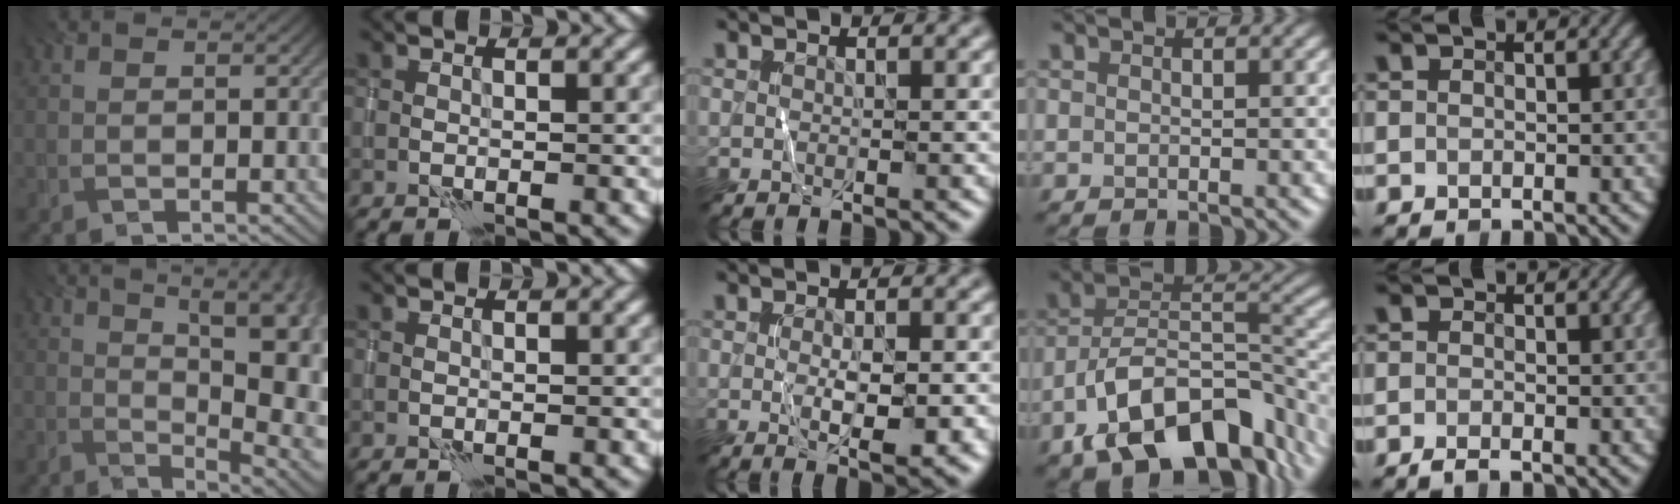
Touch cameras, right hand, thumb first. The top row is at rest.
{"thumb": {"total": 13.1, "force": [2.0, 5.4, 11.8], "torque": [-0.146, 0.038, 0.037]}, "middle": {"total": 3.4, "force": [-0.4, 0.8, 3.2], "torque": [-0.057, -0.010, -0.002]}, "ring": {"total": 12.8, "force": [-7.3, 6.4, 8.3], "torque": [-0.138, 0.002, -0.135]}, "little": {"total": 0.9, "force": [-0.8, 0.0, 0.5], "torque": [-0.015, 0.002, -0.018]}}